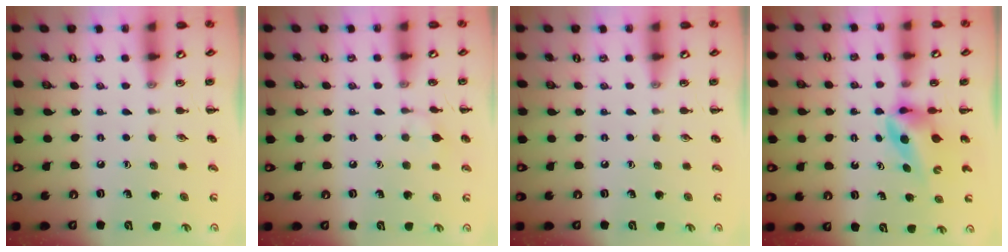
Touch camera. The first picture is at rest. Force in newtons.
{"total": 6.5, "press": 6.3, "slide": 1.8}
{"total": 0.0}
{"total": 4.7, "press": 4.6, "slide": 0.8}